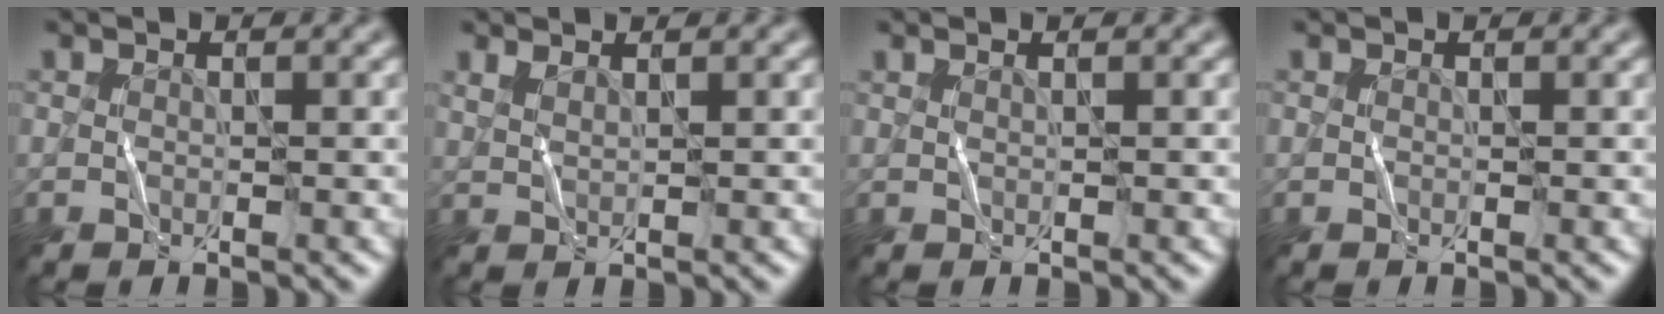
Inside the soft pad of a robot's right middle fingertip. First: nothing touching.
{"total": 1.2, "force": [1.0, 0.3, 0.6], "torque": [-0.013, -0.003, 0.018]}
{"total": 0.7, "force": [0.6, 0.2, 0.3], "torque": [-0.005, -0.003, 0.004]}
{"total": 0.0}